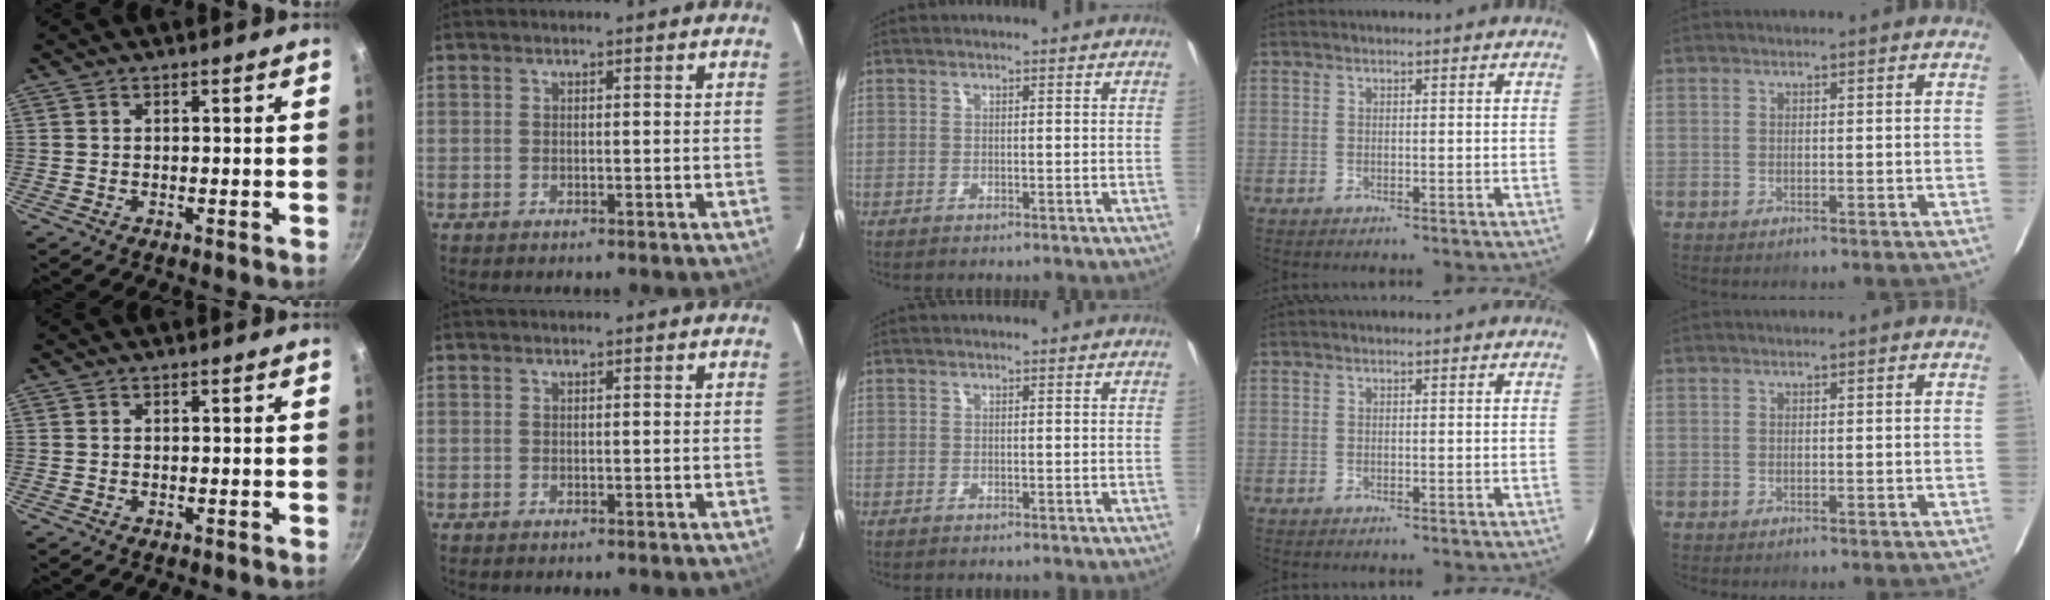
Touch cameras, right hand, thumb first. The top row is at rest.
{}